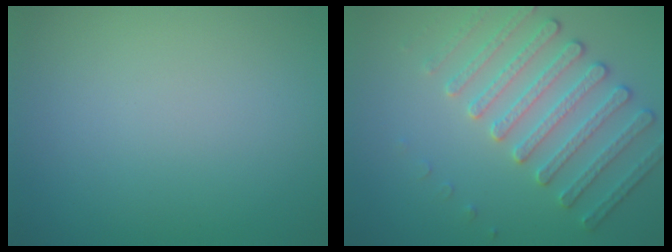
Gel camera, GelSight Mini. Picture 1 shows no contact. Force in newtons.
{"total": 4.2, "press": 4.1, "slide": 1.2}